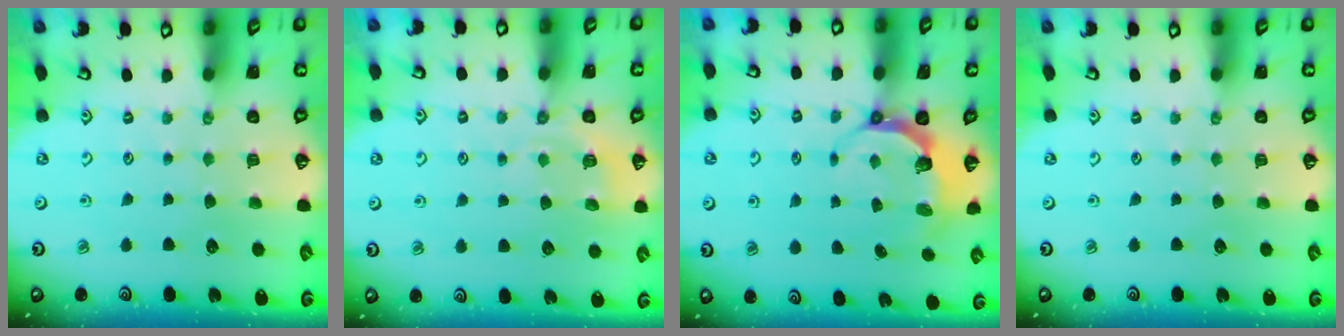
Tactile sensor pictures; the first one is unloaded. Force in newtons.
{"total": 6.1, "press": 6.0, "slide": 1.3}
{"total": 6.0, "press": 4.8, "slide": 3.6}
{"total": 0.0}